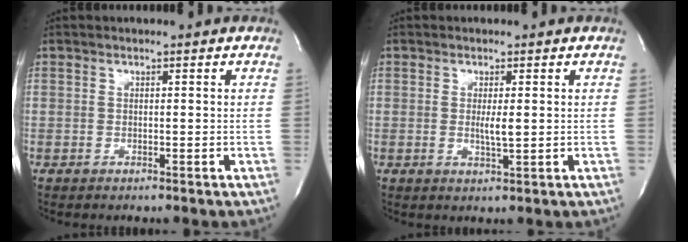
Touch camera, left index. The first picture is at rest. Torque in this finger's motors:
{"motor_torque": [0.16, 0.09, 0.02, 0.03]}